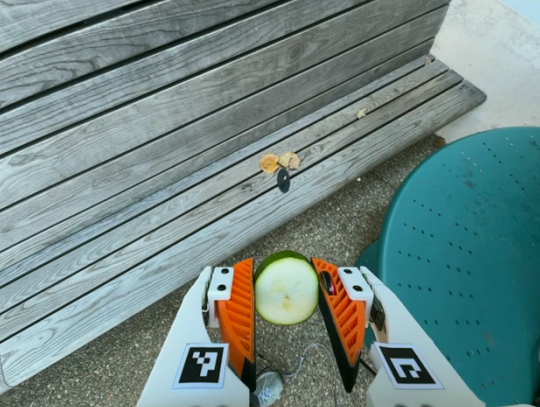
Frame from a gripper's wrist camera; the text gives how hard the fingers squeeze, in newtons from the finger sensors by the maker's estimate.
{"total": 9.1, "left": 9.3, "right": 8.9}